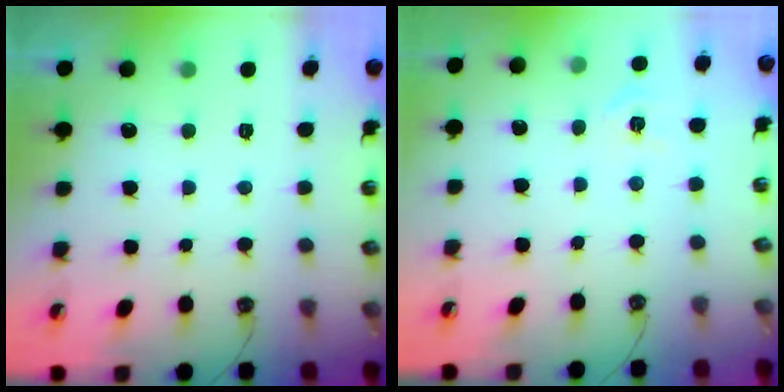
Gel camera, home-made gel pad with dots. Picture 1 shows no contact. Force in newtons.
{"total": 3.2, "press": 3.2, "slide": 0.4}